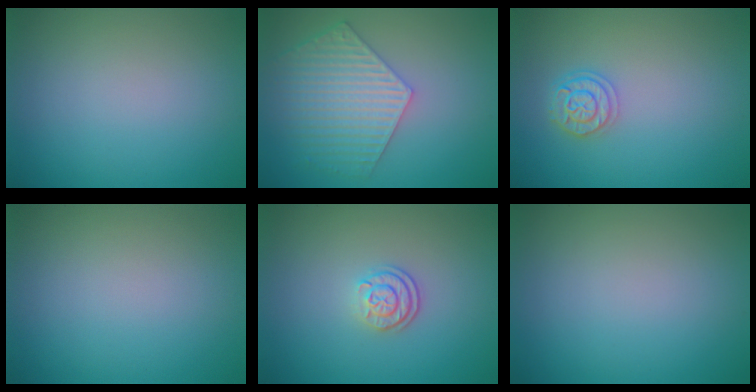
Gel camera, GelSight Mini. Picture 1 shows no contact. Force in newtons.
{"total": 5.7, "press": 4.6, "slide": 3.4}
{"total": 2.6, "press": 2.4, "slide": 1.0}
{"total": 0.0}
{"total": 2.3, "press": 1.9, "slide": 1.4}
{"total": 0.0}